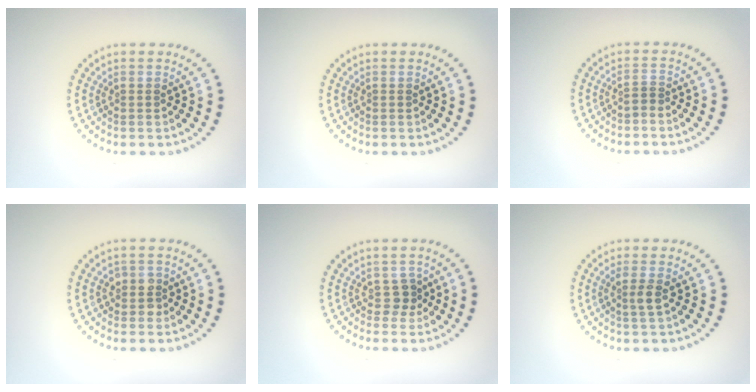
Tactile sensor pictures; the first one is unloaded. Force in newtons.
{"total": 0.0}
{"total": 0.7, "press": 0.3, "slide": 0.6}
{"total": 1.6, "press": 1.5, "slide": 0.6}
{"total": 1.3, "press": 1.1, "slide": 0.8}
{"total": 1.5, "press": 1.2, "slide": 0.9}